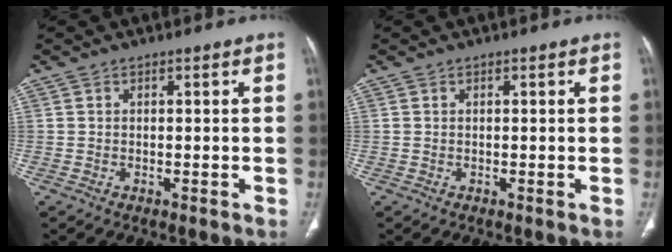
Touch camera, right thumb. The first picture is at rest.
{"total": 0.0}